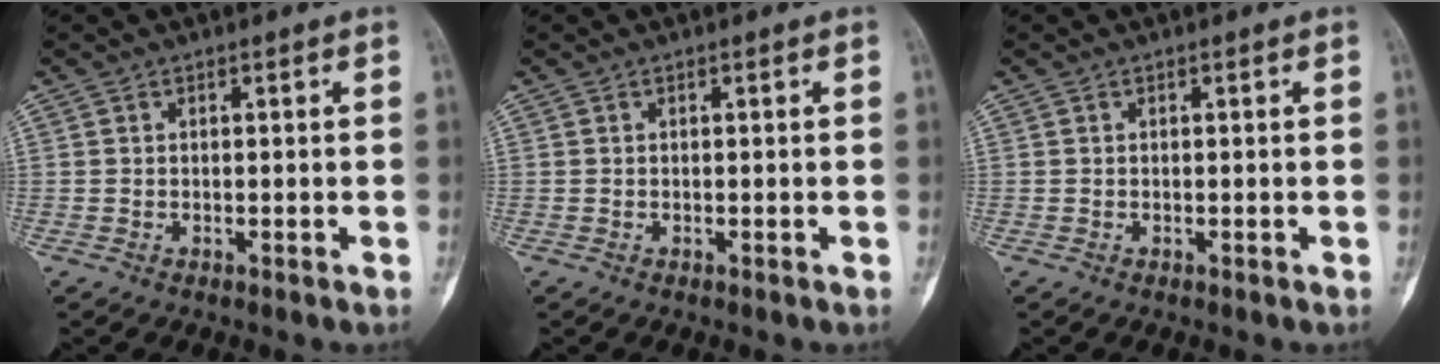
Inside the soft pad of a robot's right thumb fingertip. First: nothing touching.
{"total": 0.0}
{"total": 0.0}